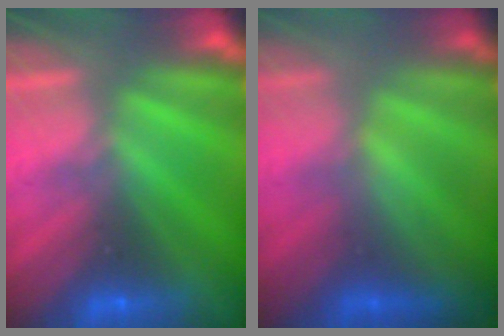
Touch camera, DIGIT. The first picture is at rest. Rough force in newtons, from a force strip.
{"total": 3.5}